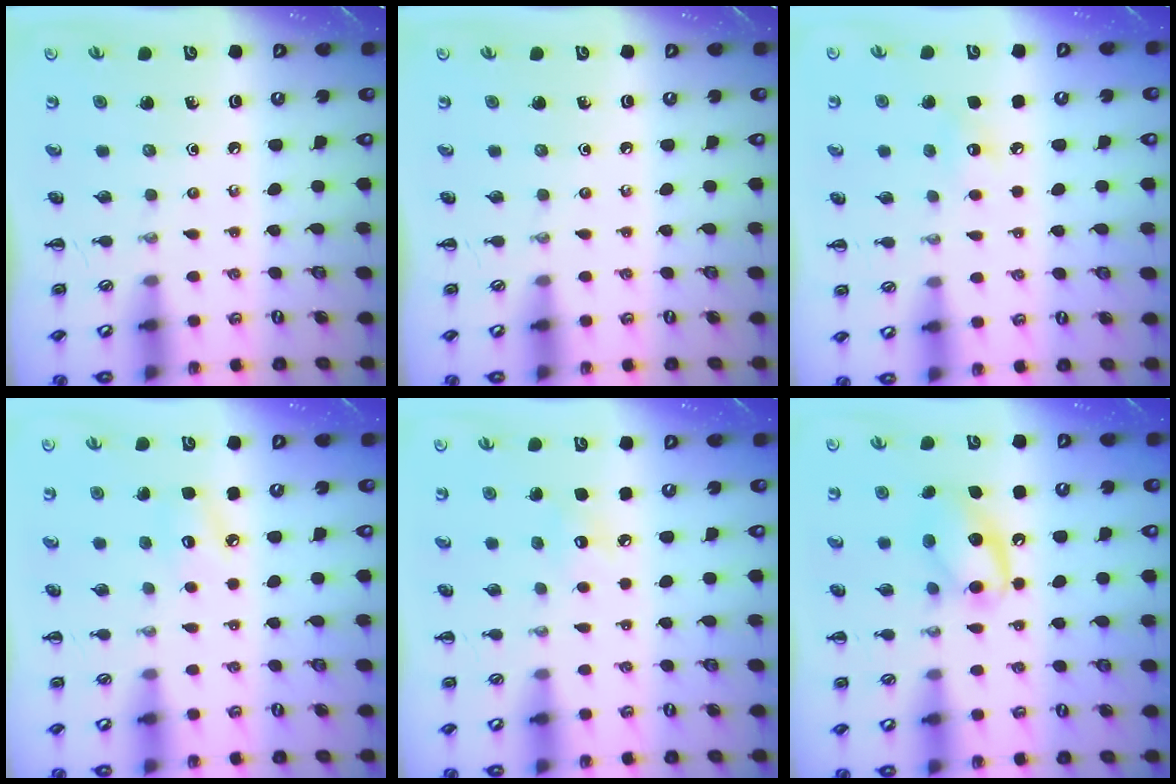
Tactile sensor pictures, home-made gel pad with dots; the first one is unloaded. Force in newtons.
{"total": 0.0}
{"total": 5.5, "press": 5.3, "slide": 1.4}
{"total": 4.5, "press": 4.4, "slide": 1.0}
{"total": 4.6, "press": 4.4, "slide": 1.2}
{"total": 13.5, "press": 13.5, "slide": 1.4}